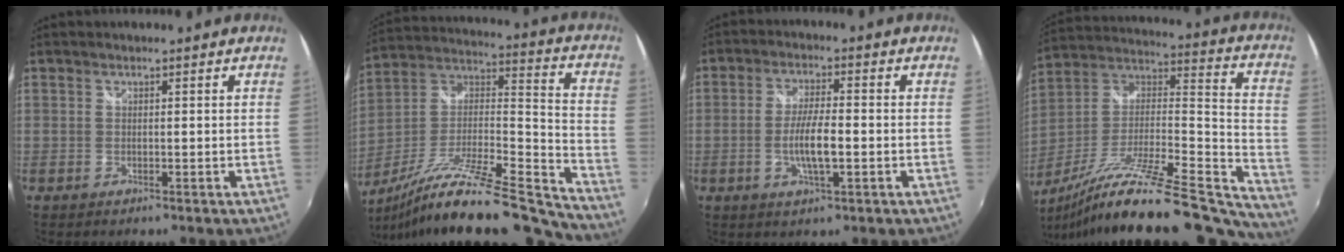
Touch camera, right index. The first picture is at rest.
{"total": 27.8, "force": [-22.2, 4.4, 16.1], "torque": [-0.246, -0.030, -0.352]}
{"total": 6.9, "force": [-1.7, 1.5, 6.5], "torque": [-0.127, -0.002, -0.030]}
{"total": 31.7, "force": [-25.1, 5.5, 18.6], "torque": [-0.255, -0.040, -0.385]}